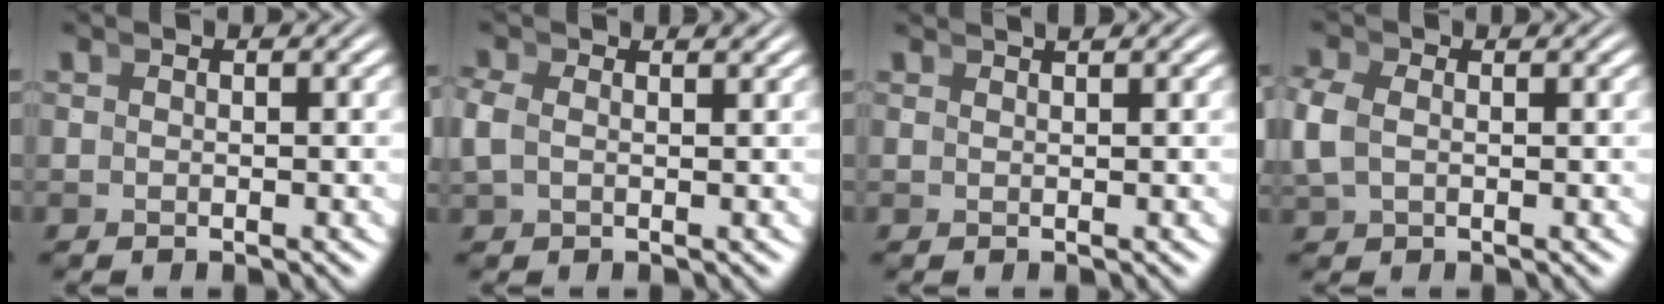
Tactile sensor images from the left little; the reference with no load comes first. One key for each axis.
{"total": 1.4, "fx": 0.6, "fy": 0.6, "fz": 1.2, "tx": -0.027, "ty": -0.003, "tz": 0.014}
{"total": 1.3, "fx": 1.0, "fy": -0.7, "fz": 0.2, "tx": 0.009, "ty": 0.007, "tz": 0.019}
{"total": 1.8, "fx": 0.3, "fy": 1.2, "fz": 1.4, "tx": -0.044, "ty": -0.005, "tz": 0.014}